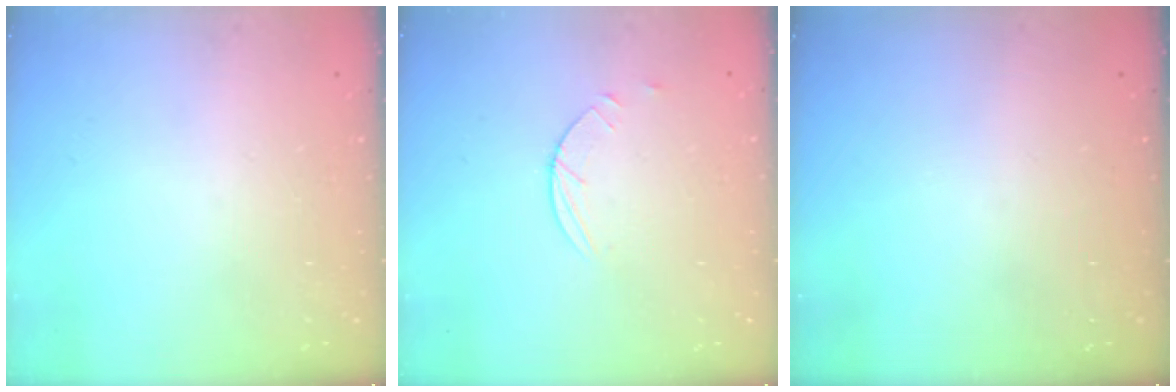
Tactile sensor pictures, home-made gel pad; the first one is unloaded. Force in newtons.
{"total": 2.9, "press": 2.8, "slide": 0.3}
{"total": 0.0}